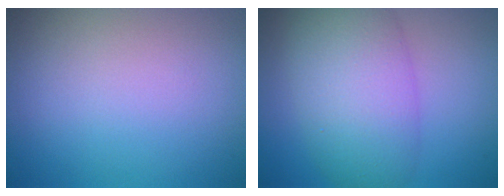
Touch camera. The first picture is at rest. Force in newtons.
{"total": 7.8, "press": 7.7, "slide": 0.4}